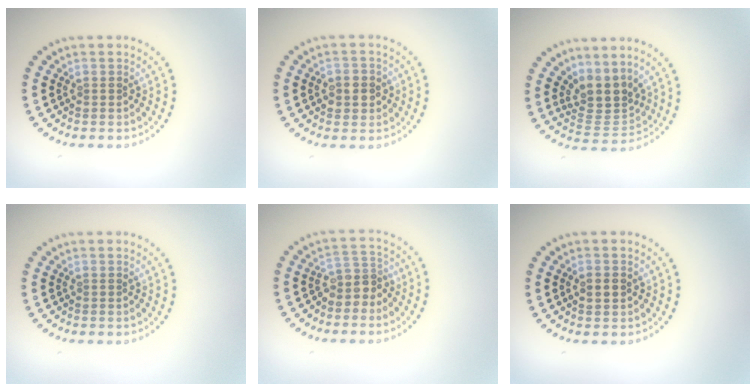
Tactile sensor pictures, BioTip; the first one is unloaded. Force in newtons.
{"total": 2.3, "press": 2.3, "slide": 0.4}
{"total": 3.4, "press": 2.4, "slide": 2.3}
{"total": 0.0}
{"total": 2.5, "press": 2.0, "slide": 1.5}
{"total": 2.0, "press": 2.0, "slide": 0.2}